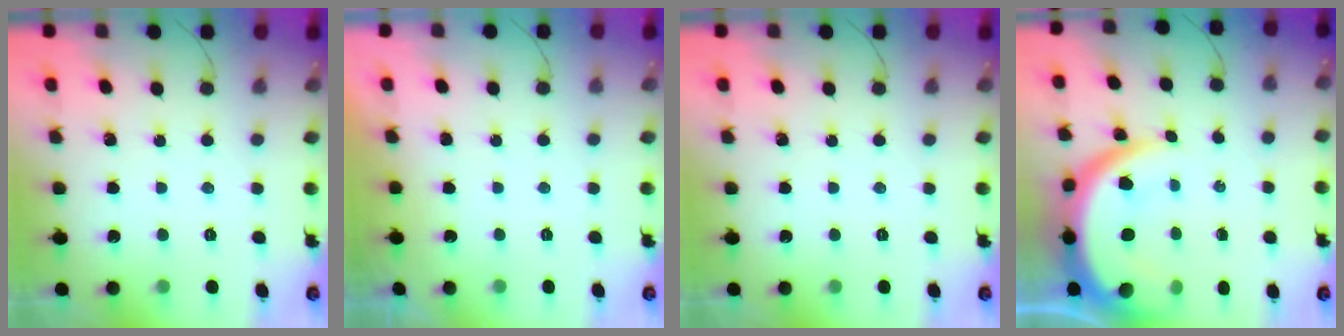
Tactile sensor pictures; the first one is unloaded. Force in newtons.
{"total": 1.1, "press": 1.0, "slide": 0.5}
{"total": 0.0}
{"total": 14.2, "press": 14.1, "slide": 0.9}